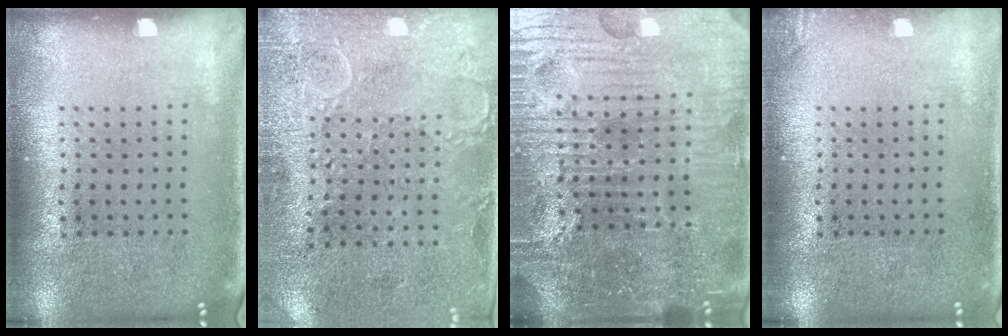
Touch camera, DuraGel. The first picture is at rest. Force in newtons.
{"total": 2.9, "press": 2.5, "slide": 1.5}
{"total": 6.0, "press": 5.6, "slide": 2.1}
{"total": 0.9, "press": 0.9, "slide": 0.2}